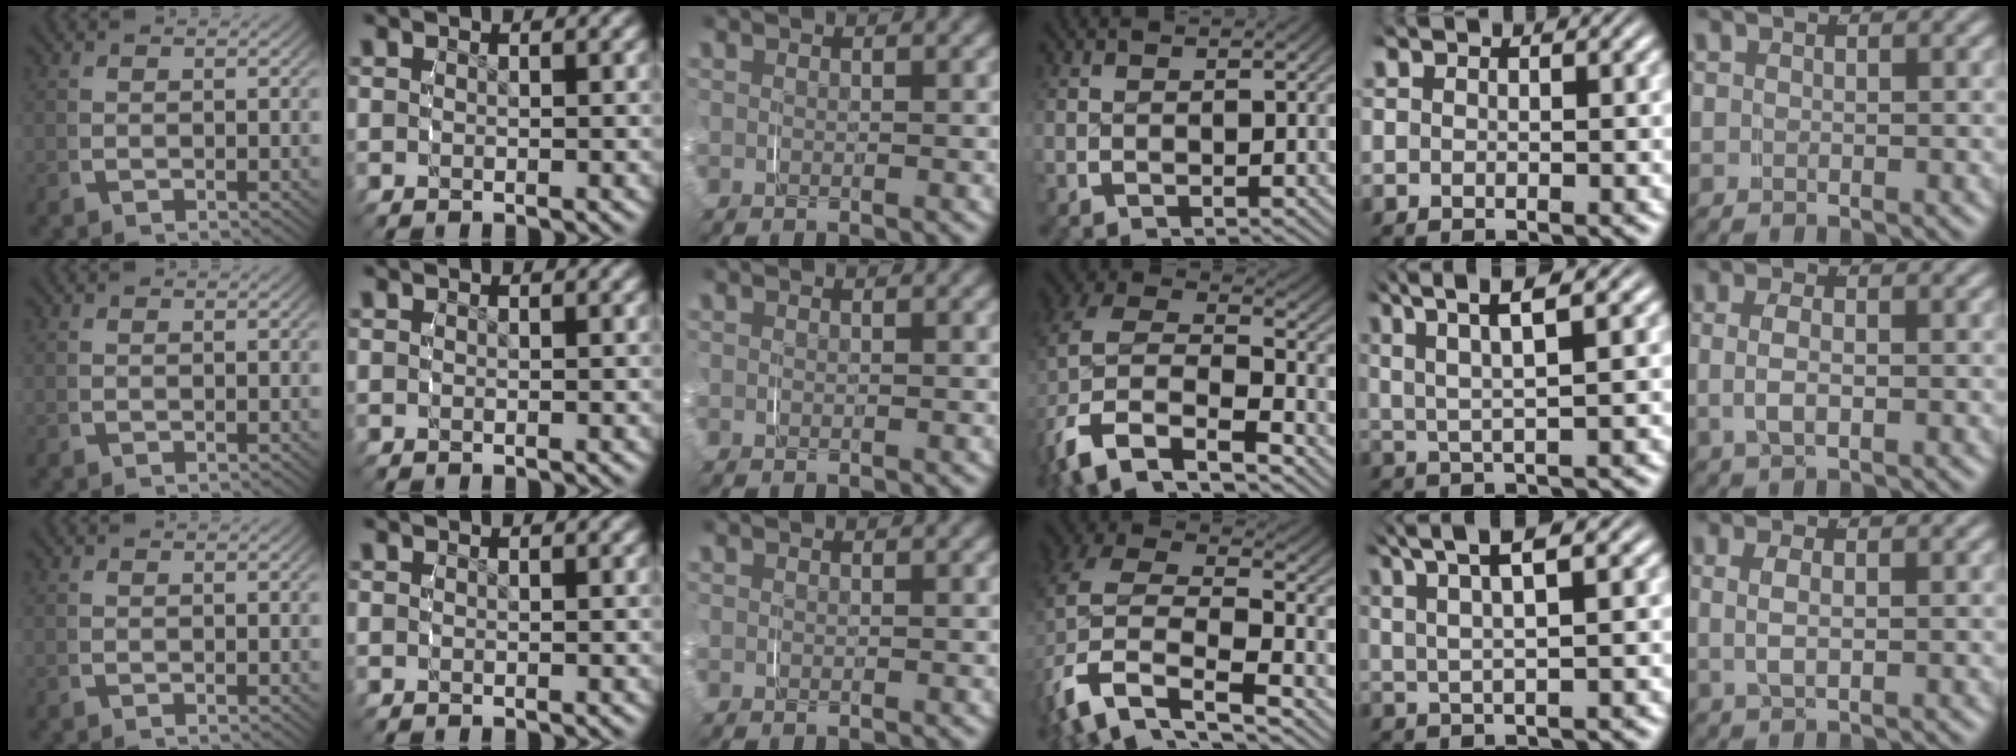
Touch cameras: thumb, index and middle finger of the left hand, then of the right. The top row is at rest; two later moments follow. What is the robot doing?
{"motion": "grasp_and_lifting", "object": "shirt"}